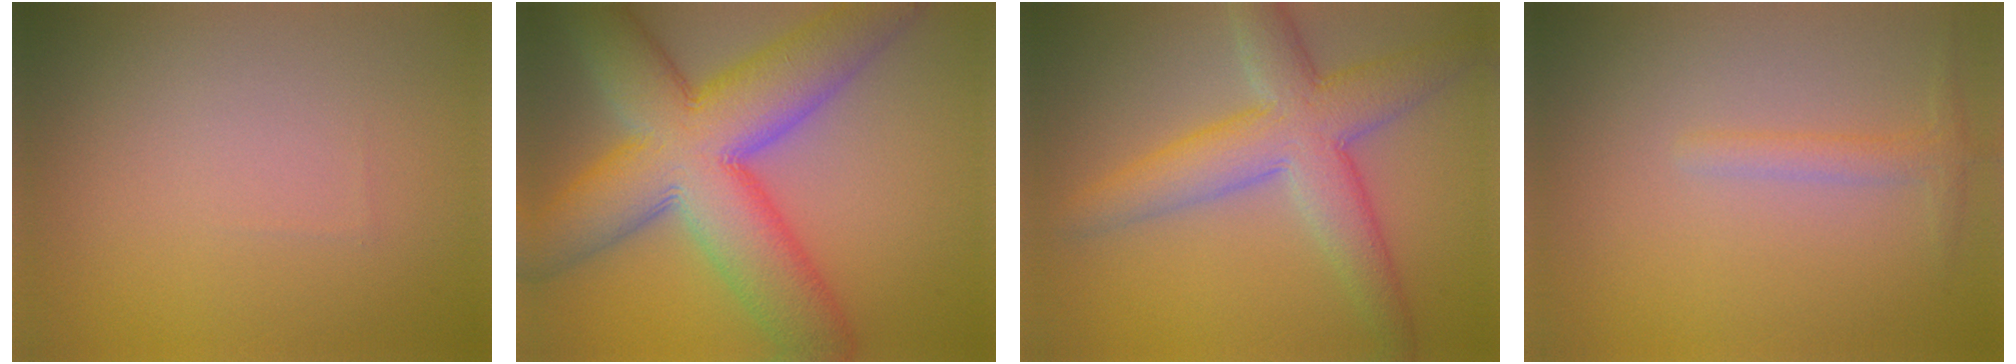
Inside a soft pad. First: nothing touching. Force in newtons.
{"total": 13.6, "press": 13.6, "slide": 0.6}
{"total": 7.0, "press": 7.0, "slide": 0.2}
{"total": 1.5, "press": 1.5, "slide": 0.0}